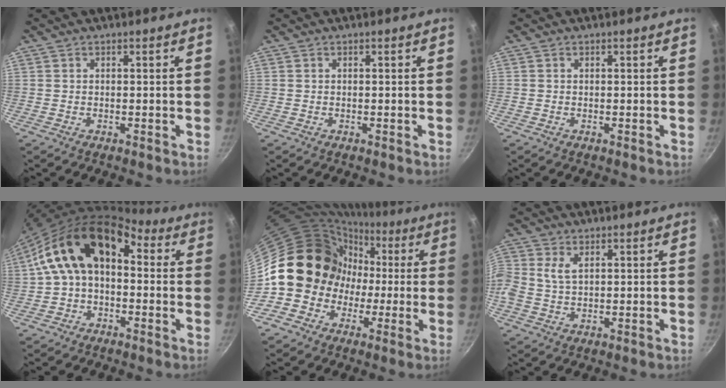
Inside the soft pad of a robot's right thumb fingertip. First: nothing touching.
{"total": 0.0}
{"total": 0.0}
{"total": 15.8, "force": [1.6, 10.3, 11.9], "torque": [-0.179, 0.046, 0.009]}
{"total": 16.0, "force": [-2.0, 14.4, 6.7], "torque": [-0.051, 0.055, -0.037]}
{"total": 4.0, "force": [1.0, 2.5, 3.0], "torque": [-0.064, 0.007, 0.019]}